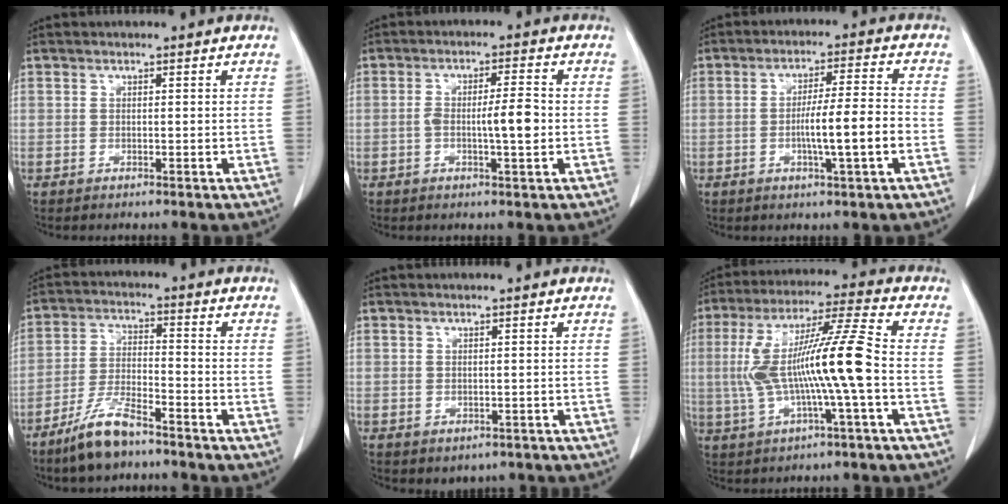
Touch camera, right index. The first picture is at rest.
{"total": 5.5, "force": [-0.8, 0.6, 5.4], "torque": [-0.095, 0.005, -0.011]}
{"total": 8.4, "force": [-2.0, -0.2, 8.1], "torque": [-0.136, 0.003, -0.035]}
{"total": 7.9, "force": [-6.1, 1.6, 4.8], "torque": [-0.104, -0.012, -0.119]}
{"total": 2.2, "force": [-1.1, 1.8, 0.7], "torque": [-0.008, 0.001, -0.005]}
{"total": 14.1, "force": [-1.3, -0.1, 14.1], "torque": [-0.279, 0.019, -0.025]}